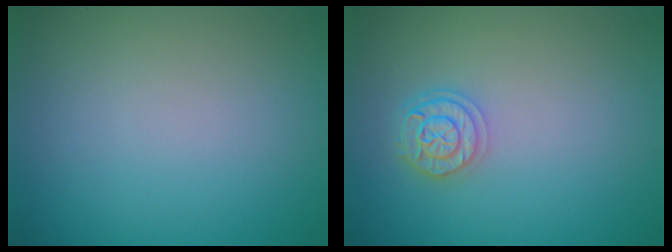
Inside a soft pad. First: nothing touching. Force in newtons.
{"total": 2.5, "press": 2.1, "slide": 1.3}